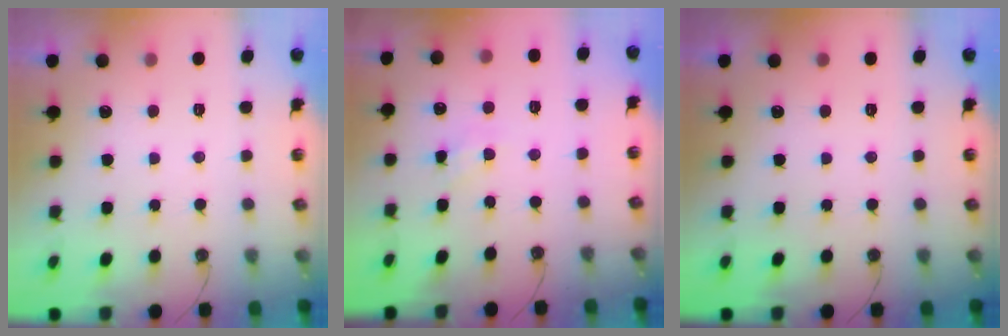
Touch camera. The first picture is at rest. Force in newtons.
{"total": 5.5, "press": 5.4, "slide": 0.7}
{"total": 0.0}